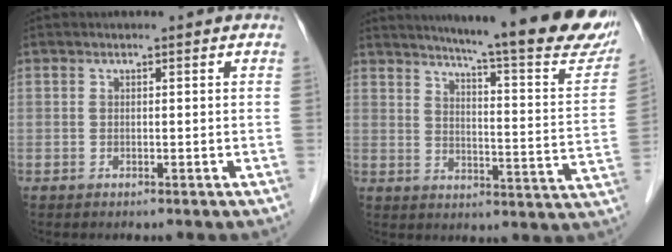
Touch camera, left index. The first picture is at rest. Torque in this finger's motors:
{"motor_torque": [0.01, -0.19, 0.65, 0.14]}